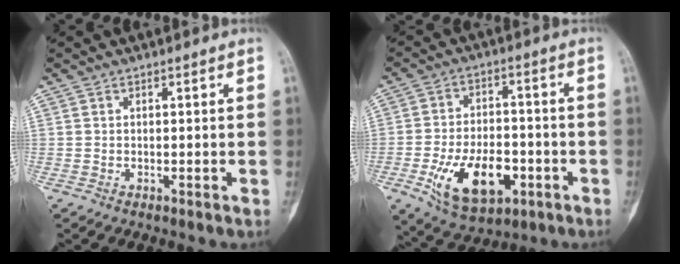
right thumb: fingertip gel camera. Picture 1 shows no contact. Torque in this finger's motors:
{"motor_torque": [1.80, 1.77, 0.57, -0.71, 0.16]}